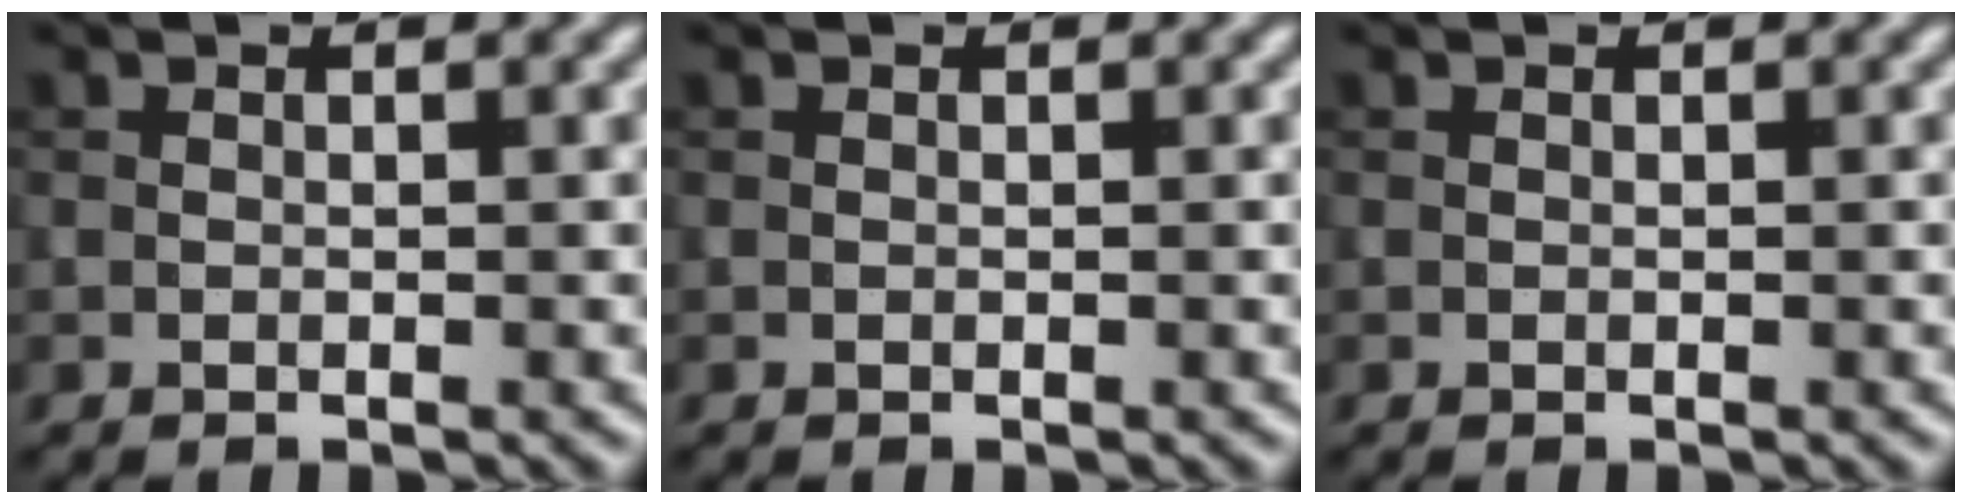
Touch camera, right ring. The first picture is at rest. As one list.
[{"total": 0.0}, {"total": 0.0}]